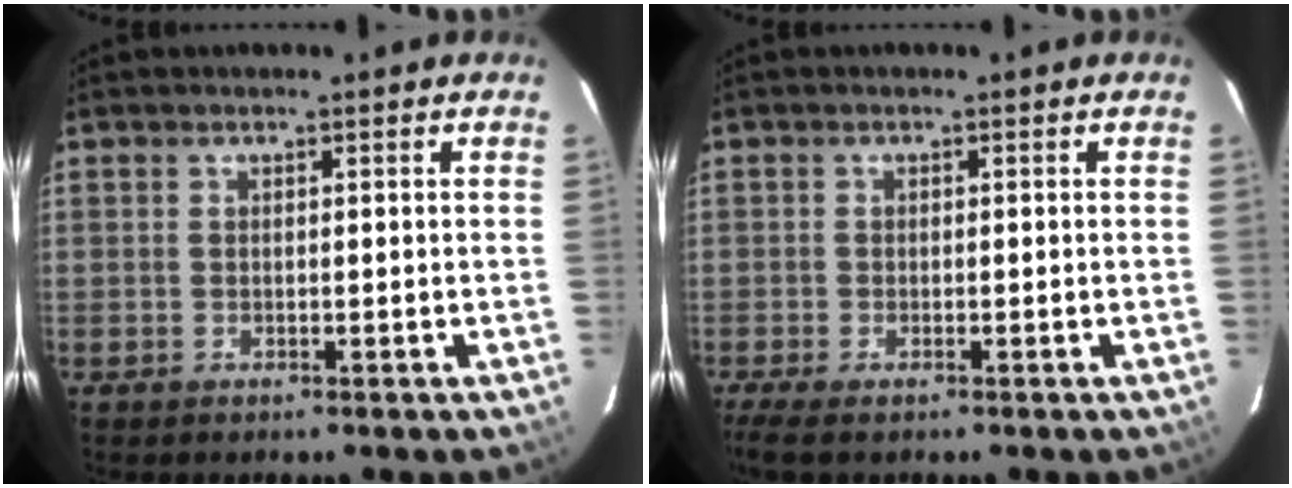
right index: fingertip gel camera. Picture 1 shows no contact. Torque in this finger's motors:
{"motor_torque": [0.49, -0.47, 0.09, 0.01]}